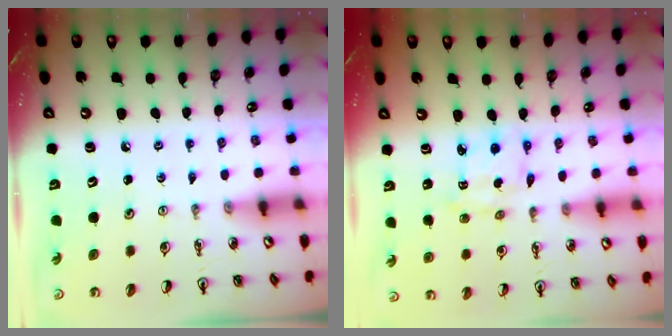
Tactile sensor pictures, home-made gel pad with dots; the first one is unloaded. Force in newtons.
{"total": 3.4, "press": 3.3, "slide": 0.4}